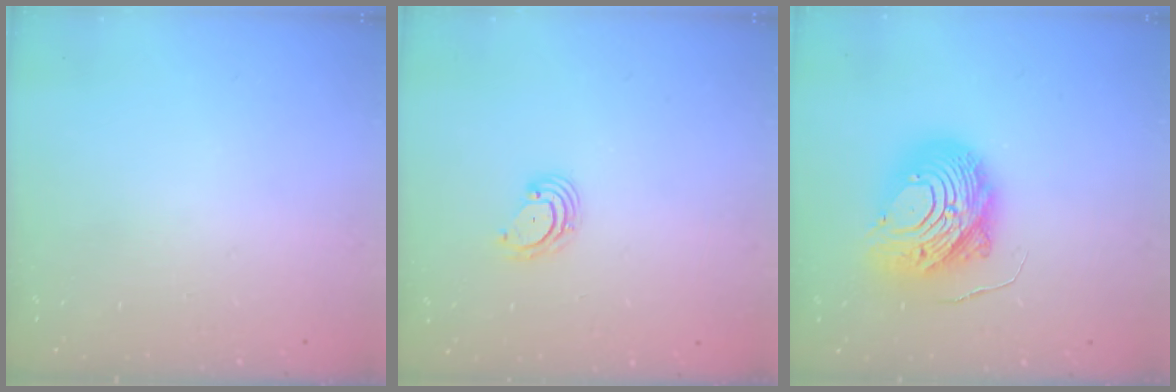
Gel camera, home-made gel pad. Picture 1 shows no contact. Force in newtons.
{"total": 4.0, "press": 3.9, "slide": 0.4}
{"total": 14.3, "press": 14.3, "slide": 1.4}